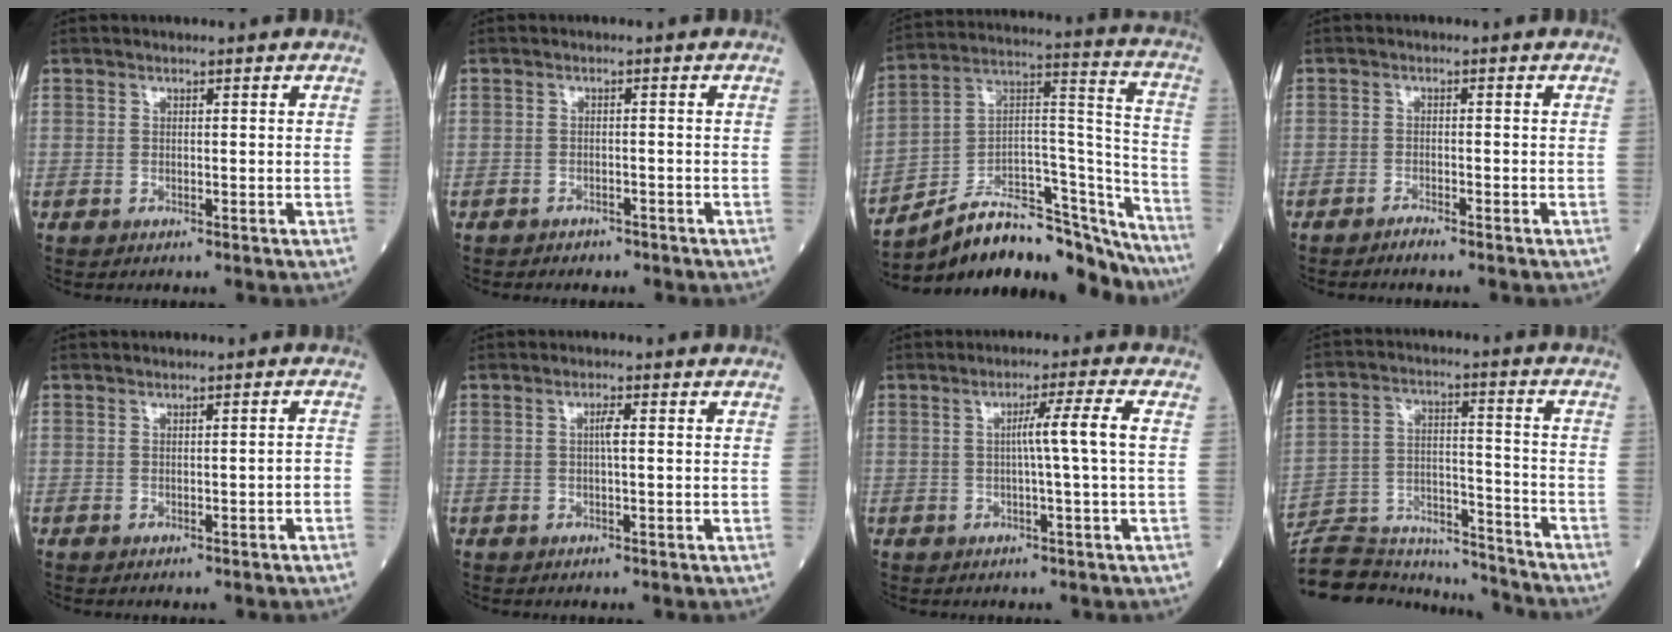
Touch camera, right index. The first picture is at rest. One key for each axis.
{"total": 3.0, "fx": -2.6, "fy": 1.4, "fz": 0.6, "tx": -0.019, "ty": 0.003, "tz": -0.029}
{"total": 25.2, "fx": -21.7, "fy": 6.5, "fz": 11.2, "tx": -0.130, "ty": 0.045, "tz": -0.328}
{"total": 1.6, "fx": -1.4, "fy": -0.1, "fz": 0.6, "tx": -0.015, "ty": -0.001, "tz": -0.027}
{"total": 1.0, "fx": -0.6, "fy": 0.2, "fz": 0.9, "tx": -0.008, "ty": 0.002, "tz": -0.006}
{"total": 1.6, "fx": 0.2, "fy": 0.1, "fz": 1.5, "tx": -0.029, "ty": 0.003, "tz": 0.001}
{"total": 4.9, "fx": 0.2, "fy": -1.4, "fz": 4.7, "tx": -0.079, "ty": 0.010, "tz": 0.005}
{"total": 18.7, "fx": -18.0, "fy": 3.3, "fz": 3.7, "tx": -0.087, "ty": 0.028, "tz": -0.278}